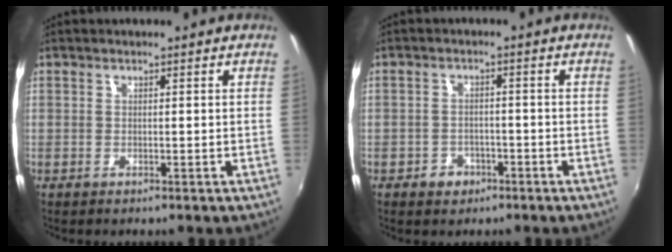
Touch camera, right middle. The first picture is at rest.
{"total": 3.7, "force": [-2.3, 2.8, 0.9], "torque": [-0.029, 0.009, -0.032]}